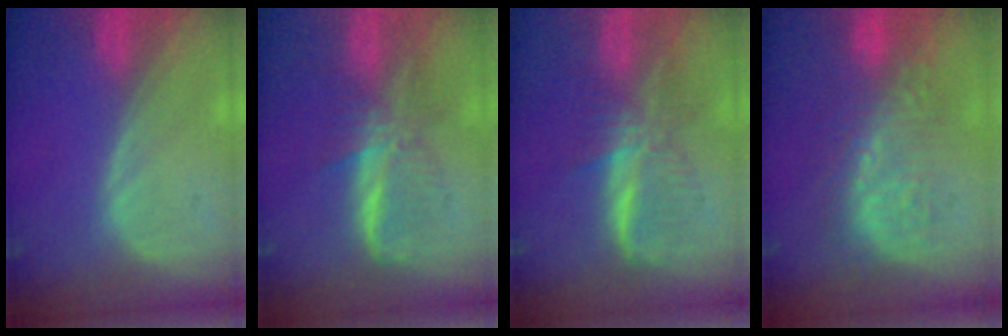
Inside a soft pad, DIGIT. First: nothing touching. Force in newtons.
{"total": 6.1, "press": 6.1, "slide": 0.4}
{"total": 6.1, "press": 6.1, "slide": 0.2}
{"total": 8.9, "press": 8.8, "slide": 1.5}